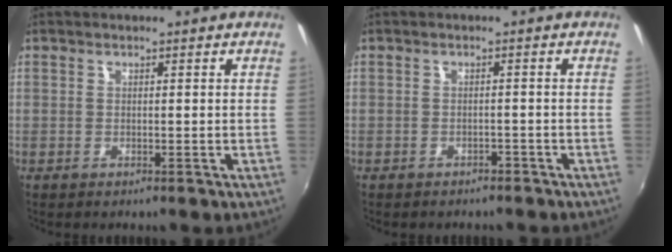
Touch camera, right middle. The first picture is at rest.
{"total": 3.1, "force": [-2.7, 1.4, 0.7], "torque": [-0.018, -0.011, -0.035]}